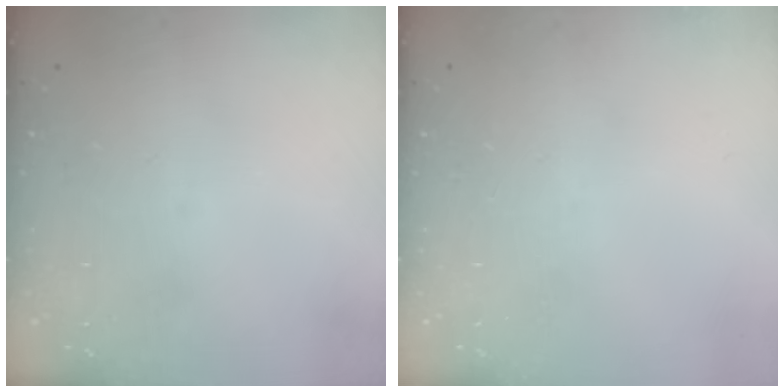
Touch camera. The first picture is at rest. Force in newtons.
{"total": 0.0}